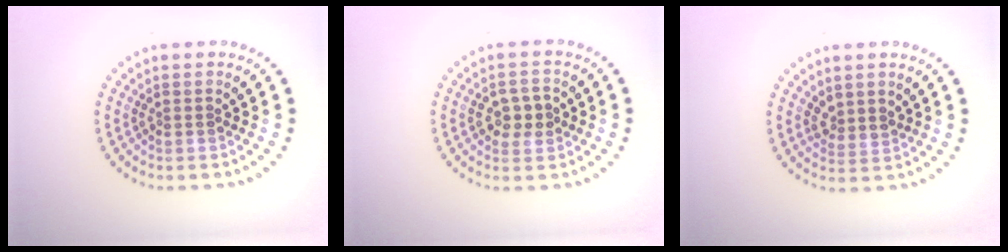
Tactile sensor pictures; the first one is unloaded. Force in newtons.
{"total": 2.7, "press": 2.7, "slide": 0.1}
{"total": 1.6, "press": 1.2, "slide": 1.0}